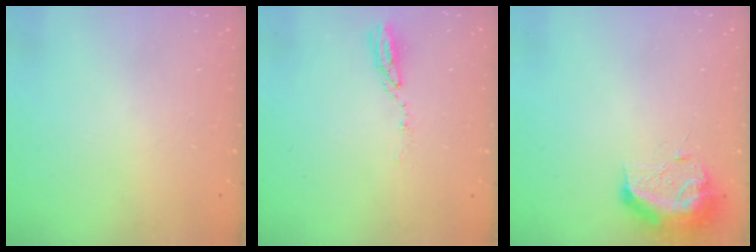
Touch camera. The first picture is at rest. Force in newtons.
{"total": 3.5, "press": 3.5, "slide": 0.2}
{"total": 10.4, "press": 10.4, "slide": 0.9}